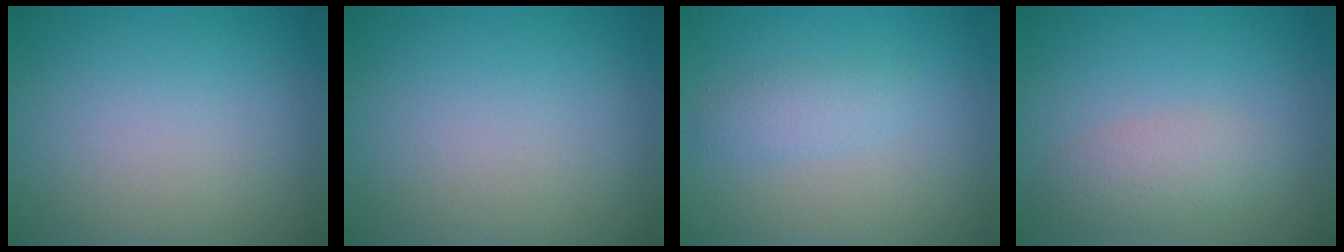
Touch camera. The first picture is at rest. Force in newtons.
{"total": 0.0}
{"total": 1.7, "press": 1.7, "slide": 0.1}
{"total": 2.5, "press": 2.5, "slide": 0.2}